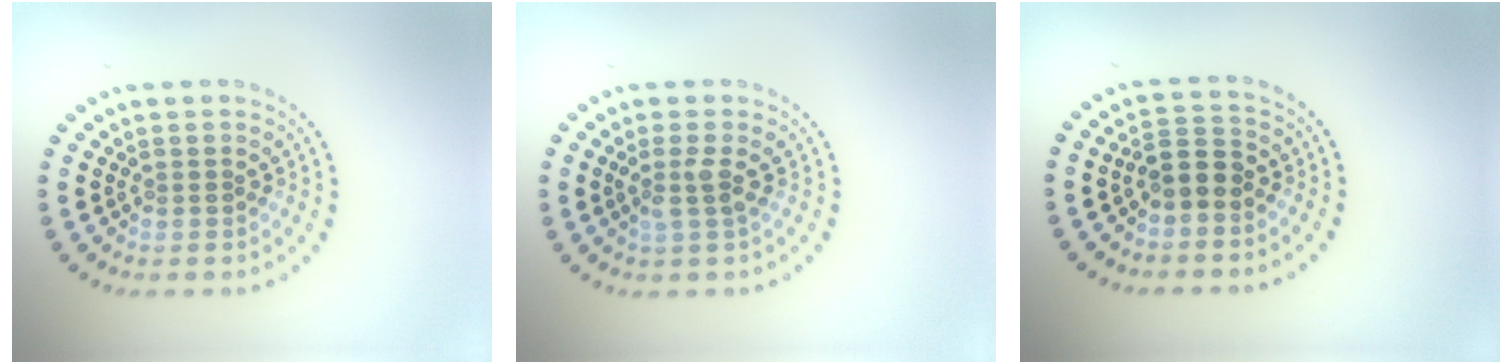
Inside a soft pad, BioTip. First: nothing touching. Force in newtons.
{"total": 1.7, "press": 1.2, "slide": 1.2}
{"total": 2.6, "press": 2.3, "slide": 1.1}